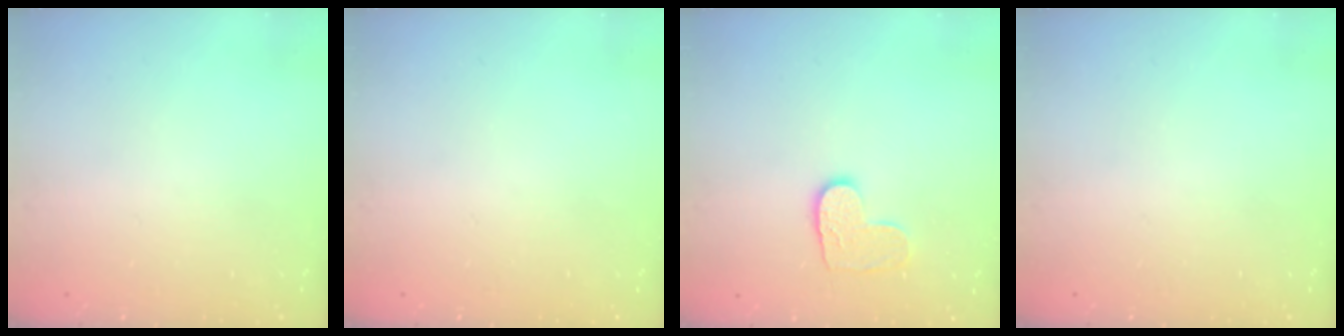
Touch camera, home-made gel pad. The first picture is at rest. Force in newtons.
{"total": 0.0}
{"total": 8.2, "press": 8.2, "slide": 0.5}
{"total": 0.0}